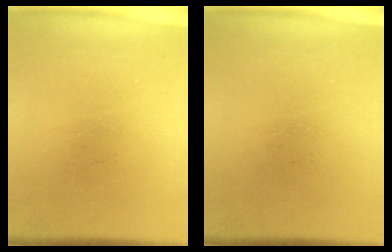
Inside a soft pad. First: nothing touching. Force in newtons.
{"total": 0.0}